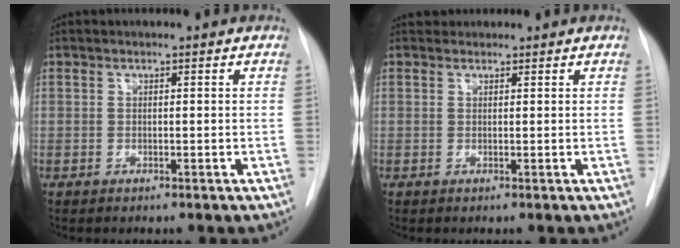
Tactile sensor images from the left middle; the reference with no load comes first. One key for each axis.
{"total": 1.4, "fx": 1.3, "fy": 0.6, "fz": -0.2, "tx": 0.002, "ty": 0.015, "tz": 0.022}